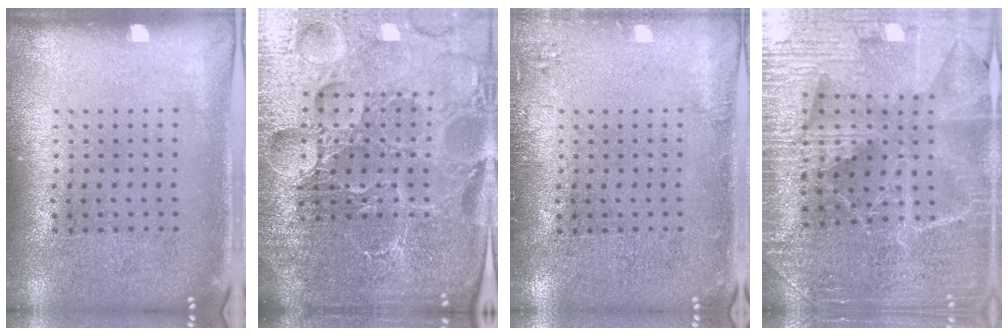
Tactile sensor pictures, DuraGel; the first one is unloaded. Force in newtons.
{"total": 6.5, "press": 5.8, "slide": 3.0}
{"total": 1.3, "press": 1.2, "slide": 0.3}
{"total": 4.3, "press": 4.1, "slide": 1.3}